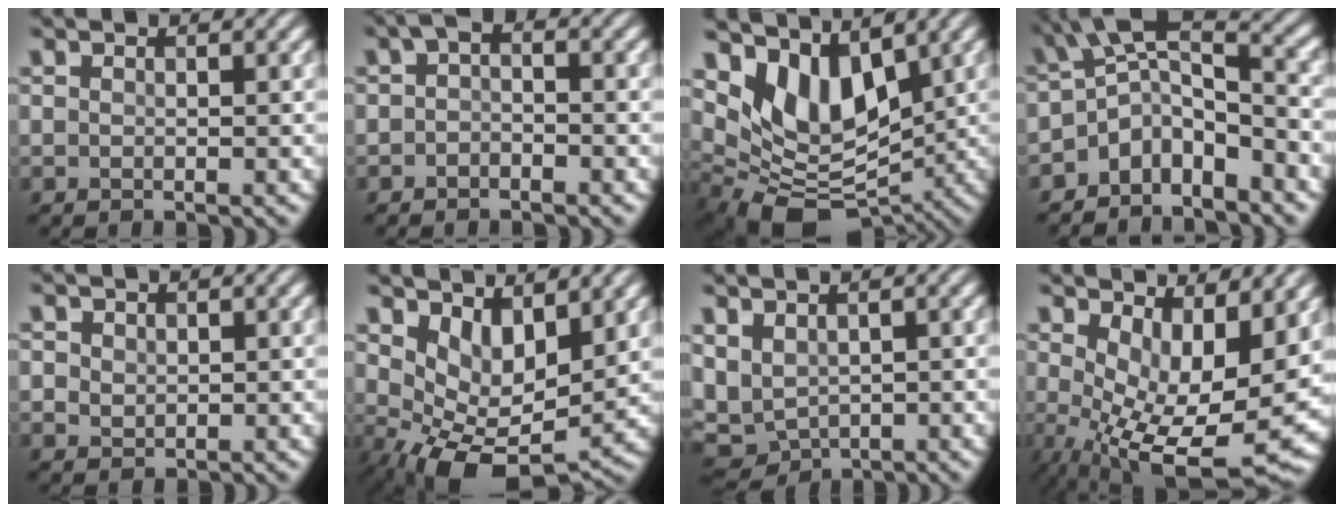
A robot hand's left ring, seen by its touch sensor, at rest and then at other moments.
{"total": 1.7, "force": [-0.4, 1.0, 1.3], "torque": [-0.026, 0.006, -0.013]}
{"total": 6.9, "force": [2.6, 4.2, 4.8], "torque": [-0.086, -0.019, 0.055]}
{"total": 5.9, "force": [-3.3, 2.6, 4.1], "torque": [-0.065, 0.005, -0.072]}
{"total": 1.4, "force": [0.4, 1.3, 0.5], "torque": [-0.011, -0.002, 0.010]}
{"total": 6.4, "force": [1.4, 3.7, 5.0], "torque": [-0.089, -0.024, 0.035]}
{"total": 4.1, "force": [0.9, 2.9, 2.7], "torque": [-0.061, -0.008, 0.021]}
{"total": 11.4, "force": [0.6, 5.2, 10.1], "torque": [-0.155, -0.029, 0.023]}